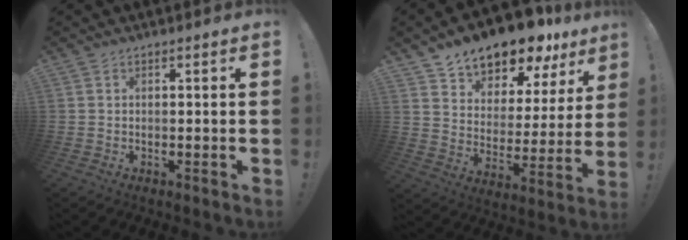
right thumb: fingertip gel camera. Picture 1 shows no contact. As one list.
[{"total": 13.7, "force": [12.3, 4.7, 3.8], "torque": [-0.071, -0.107, 0.216]}]